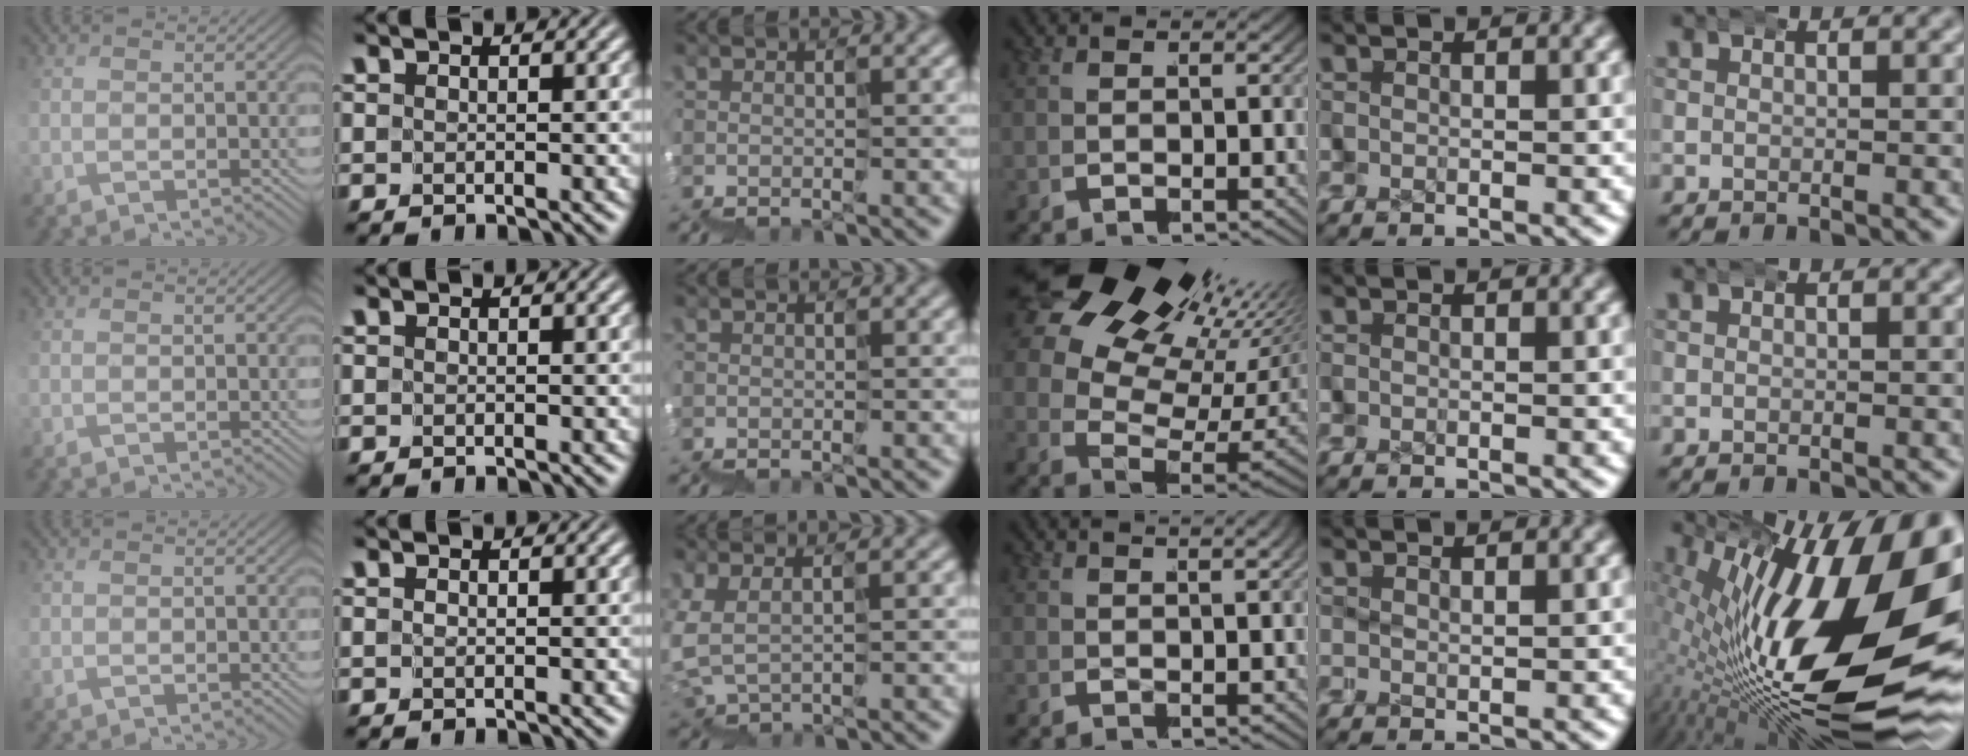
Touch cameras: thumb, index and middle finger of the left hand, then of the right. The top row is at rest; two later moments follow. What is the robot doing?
{"motion": "wrap", "object": "ethernet cable"}